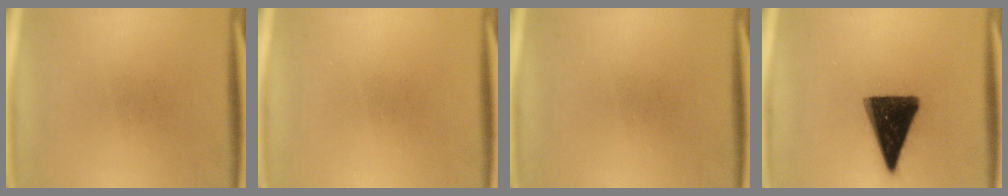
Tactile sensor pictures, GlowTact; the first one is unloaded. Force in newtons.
{"total": 0.0}
{"total": 0.0}
{"total": 15.0}